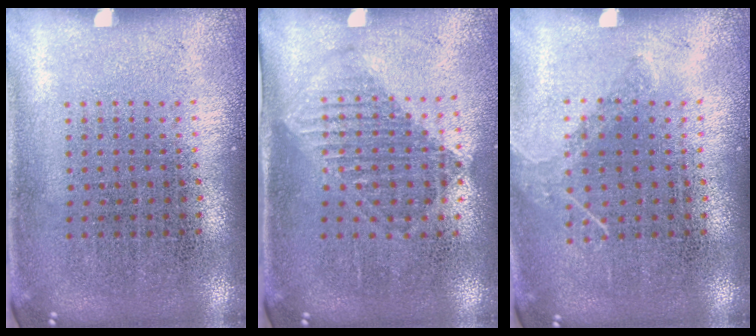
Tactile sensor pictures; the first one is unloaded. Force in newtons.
{"total": 1.2, "press": 1.1, "slide": 0.6}
{"total": 0.9, "press": 0.9, "slide": 0.4}